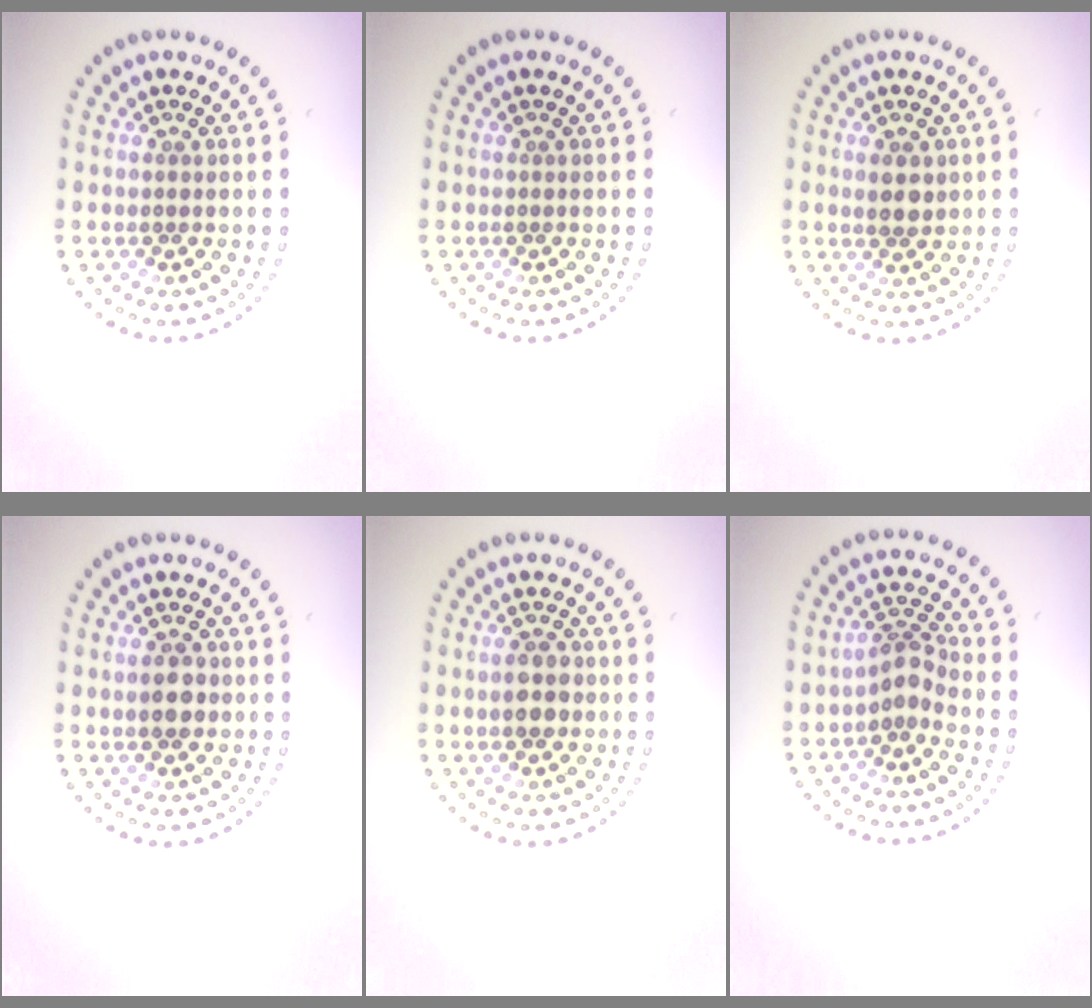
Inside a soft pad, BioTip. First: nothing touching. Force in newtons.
{"total": 0.0}
{"total": 2.0, "press": 2.0, "slide": 0.6}
{"total": 2.9, "press": 2.9, "slide": 0.1}
{"total": 2.9, "press": 2.9, "slide": 0.0}
{"total": 2.5, "press": 1.9, "slide": 1.6}